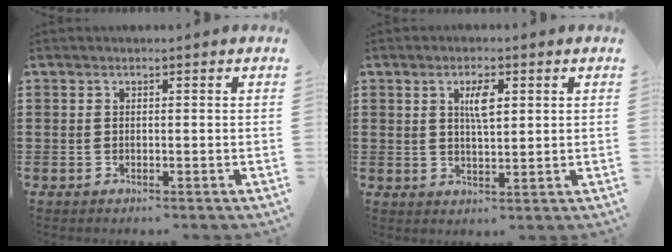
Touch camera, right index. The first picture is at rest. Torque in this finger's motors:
{"motor_torque": [0.07, -0.02, 0.21, 0.08]}